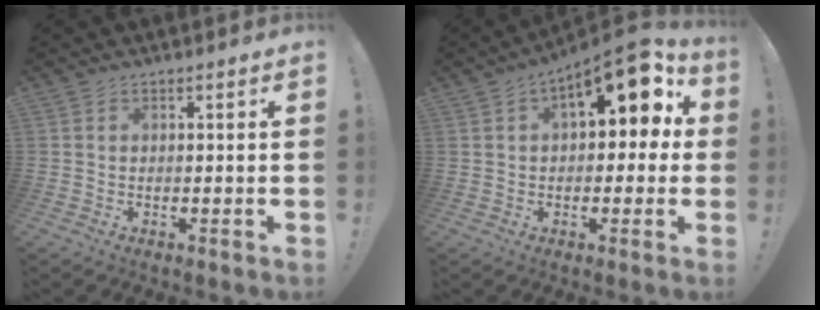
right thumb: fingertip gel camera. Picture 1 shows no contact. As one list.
[{"total": 12.7, "force": [5.4, 5.8, 10.0], "torque": [-0.129, -0.032, 0.090]}]